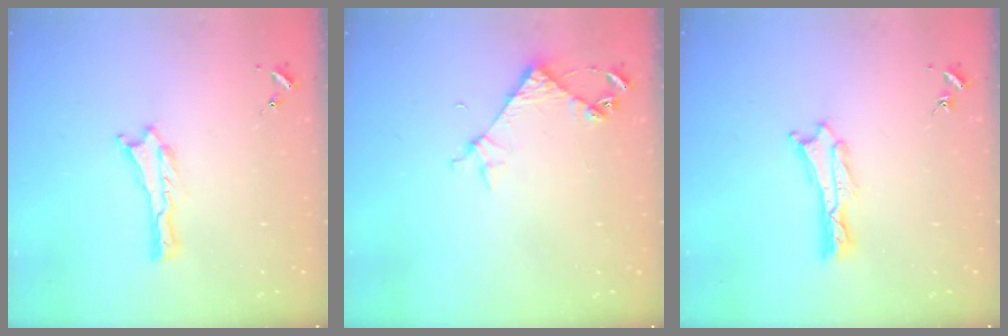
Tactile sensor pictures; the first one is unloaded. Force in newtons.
{"total": 4.6, "press": 4.6, "slide": 0.3}
{"total": 0.7, "press": 0.6, "slide": 0.2}